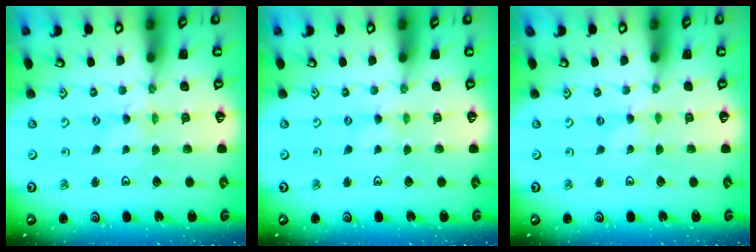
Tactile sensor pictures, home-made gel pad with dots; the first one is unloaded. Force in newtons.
{"total": 0.0}
{"total": 0.0}